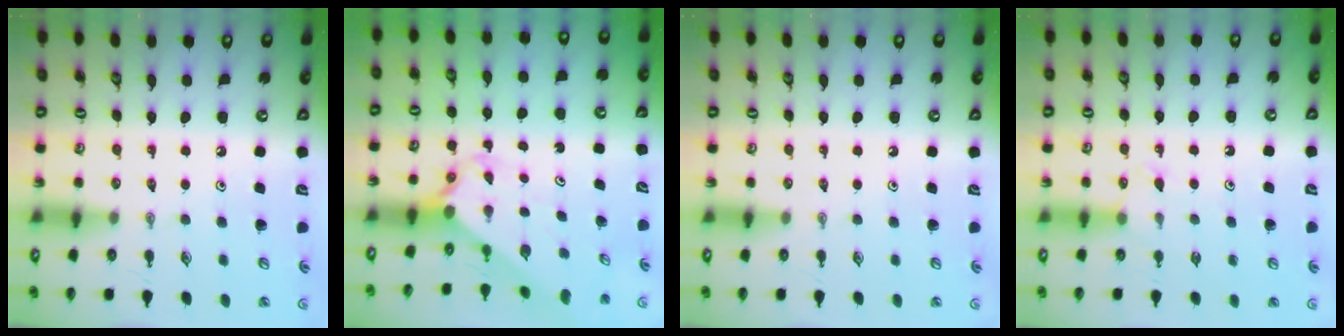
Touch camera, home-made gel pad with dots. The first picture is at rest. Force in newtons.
{"total": 2.1, "press": 2.1, "slide": 0.1}
{"total": 0.0}
{"total": 5.5, "press": 5.5, "slide": 0.5}